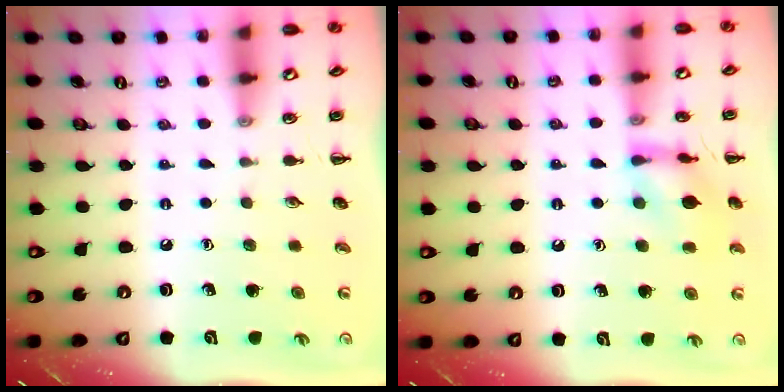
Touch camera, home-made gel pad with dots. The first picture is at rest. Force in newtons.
{"total": 10.9, "press": 10.8, "slide": 0.9}